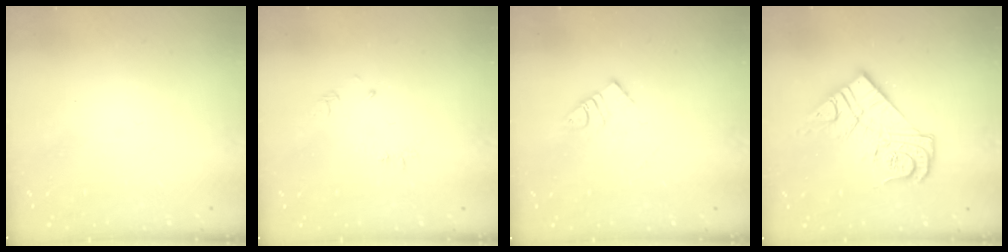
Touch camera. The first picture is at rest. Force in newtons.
{"total": 4.4, "press": 4.4, "slide": 0.6}
{"total": 8.1, "press": 8.0, "slide": 0.5}
{"total": 17.5, "press": 17.5, "slide": 1.3}